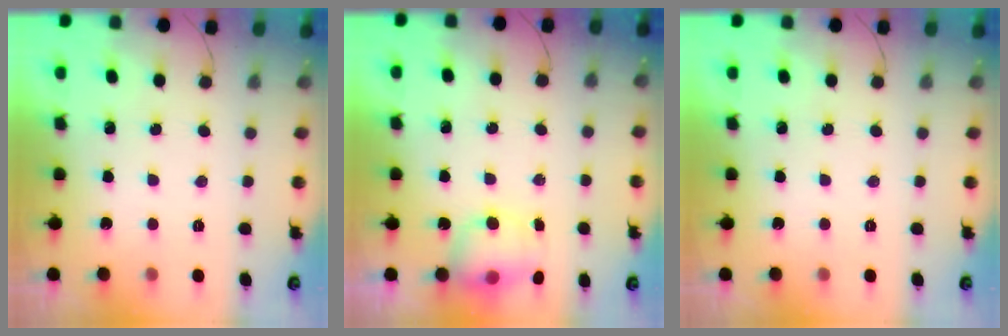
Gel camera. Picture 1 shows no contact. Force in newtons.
{"total": 6.3, "press": 6.2, "slide": 0.7}
{"total": 0.0}